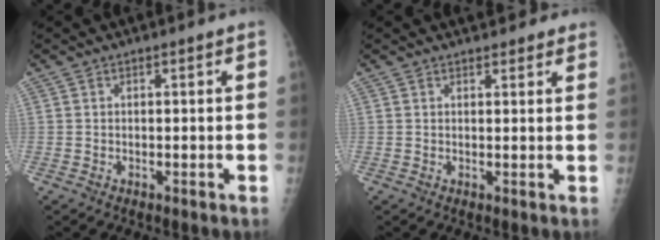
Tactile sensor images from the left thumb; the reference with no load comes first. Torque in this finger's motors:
{"motor_torque": [1.18, -0.27, 0.52, -0.40, -0.01]}